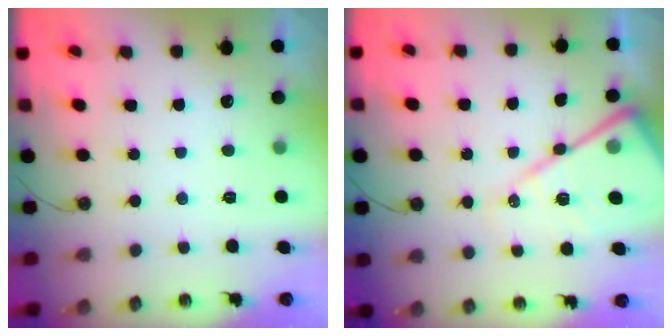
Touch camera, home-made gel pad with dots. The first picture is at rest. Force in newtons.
{"total": 17.6, "press": 17.5, "slide": 1.6}